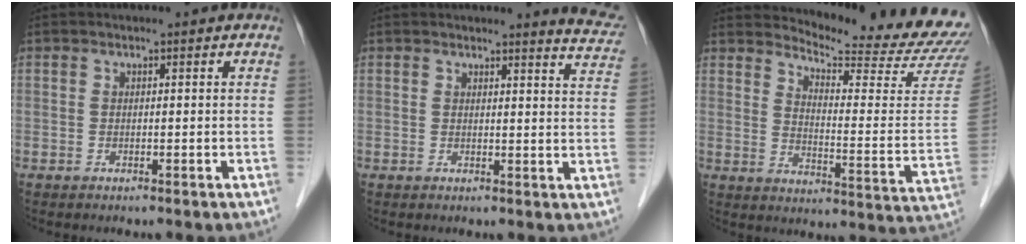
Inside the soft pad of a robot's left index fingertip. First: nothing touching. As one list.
[{"total": 5.8, "force": [5.8, 0.1, 0.7], "torque": [-0.007, -0.040, 0.040]}, {"total": 19.5, "force": [19.2, -0.5, 3.5], "torque": [-0.060, -0.141, 0.225]}]